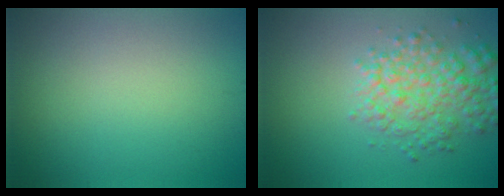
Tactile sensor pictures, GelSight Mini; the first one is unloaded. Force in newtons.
{"total": 4.5, "press": 4.5, "slide": 0.2}